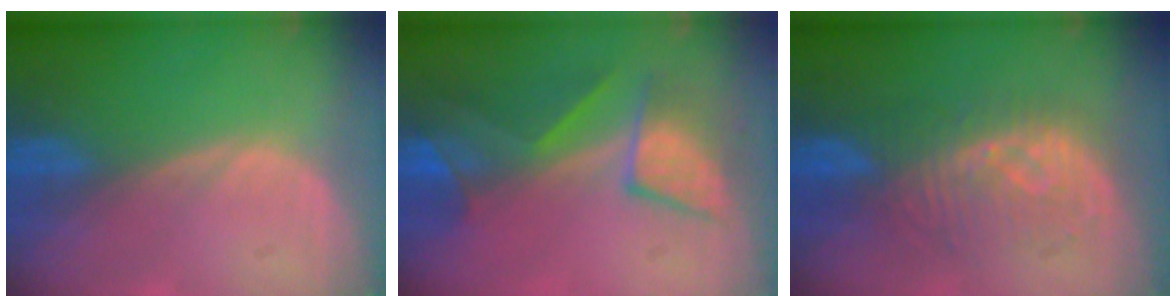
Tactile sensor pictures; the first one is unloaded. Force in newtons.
{"total": 7.6, "press": 7.5, "slide": 1.1}
{"total": 8.4, "press": 8.4, "slide": 1.0}